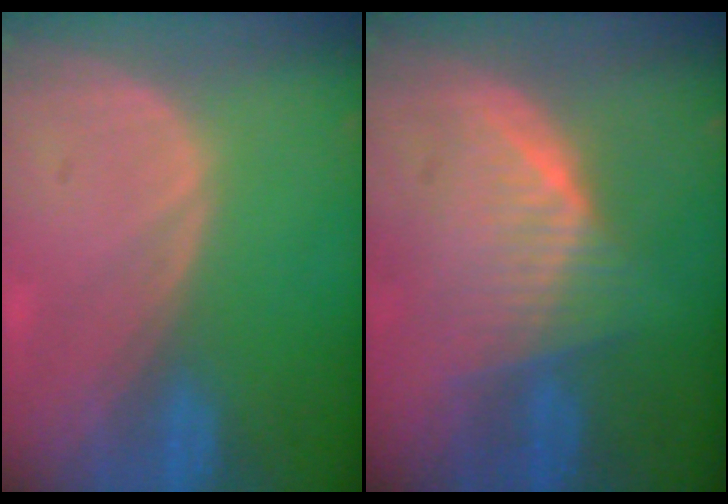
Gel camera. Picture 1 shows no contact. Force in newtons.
{"total": 6.3, "press": 6.1, "slide": 1.6}